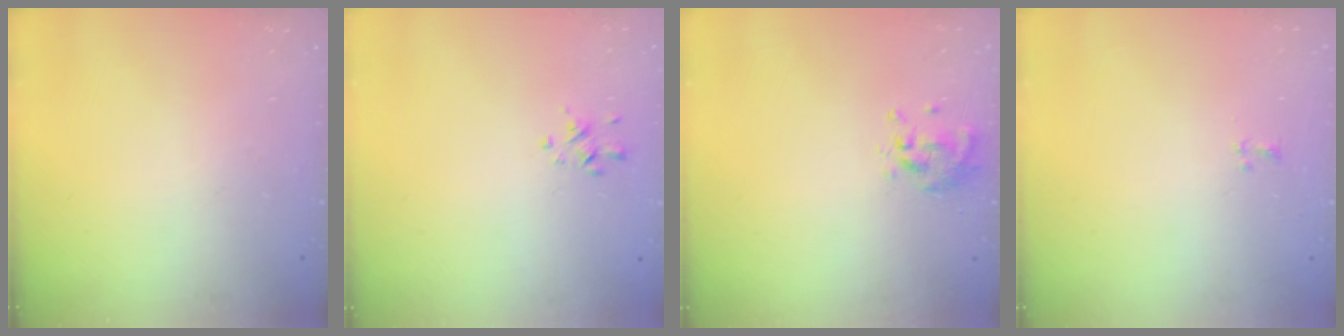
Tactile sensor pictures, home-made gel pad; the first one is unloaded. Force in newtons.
{"total": 0.6, "press": 0.2, "slide": 0.5}
{"total": 0.6, "press": 0.6, "slide": 0.2}
{"total": 1.1, "press": 0.9, "slide": 0.6}